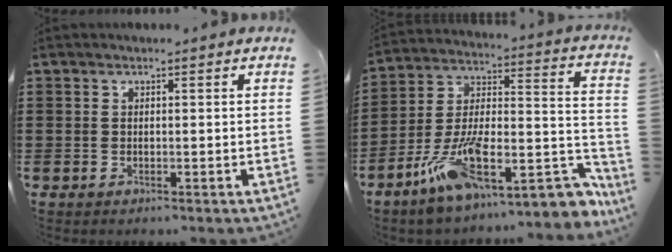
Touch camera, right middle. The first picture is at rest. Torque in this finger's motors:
{"motor_torque": [1.43, -0.71, 1.05, 0.21]}